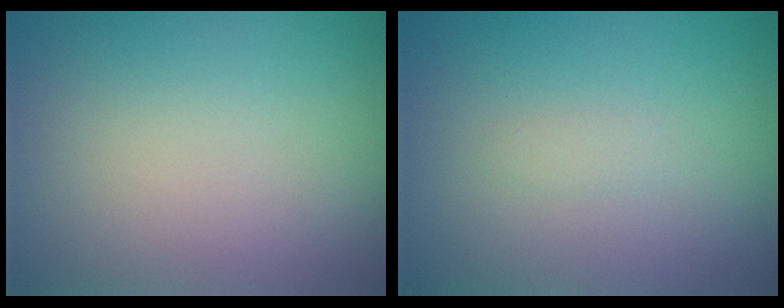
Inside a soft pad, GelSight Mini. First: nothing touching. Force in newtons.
{"total": 0.6, "press": 0.6, "slide": 0.0}